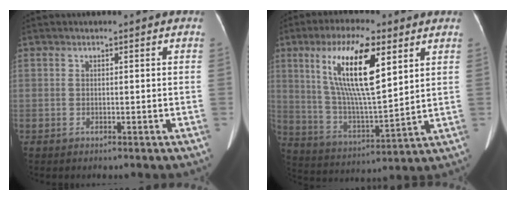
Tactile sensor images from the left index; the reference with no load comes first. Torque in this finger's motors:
{"motor_torque": [1.82, -0.32, 1.05, 0.21]}